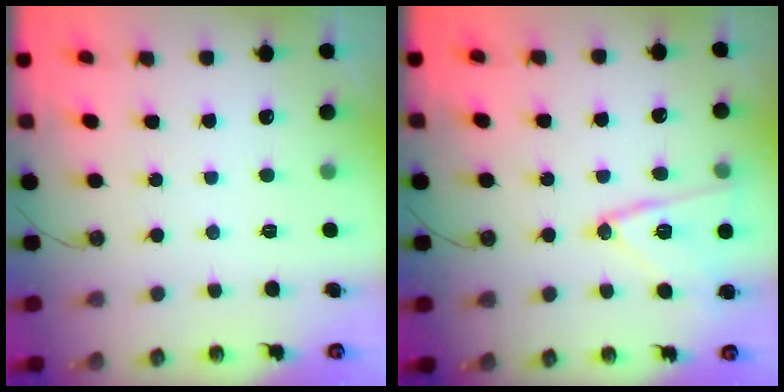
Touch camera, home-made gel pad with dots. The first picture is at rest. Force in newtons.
{"total": 13.3, "press": 13.3, "slide": 0.4}